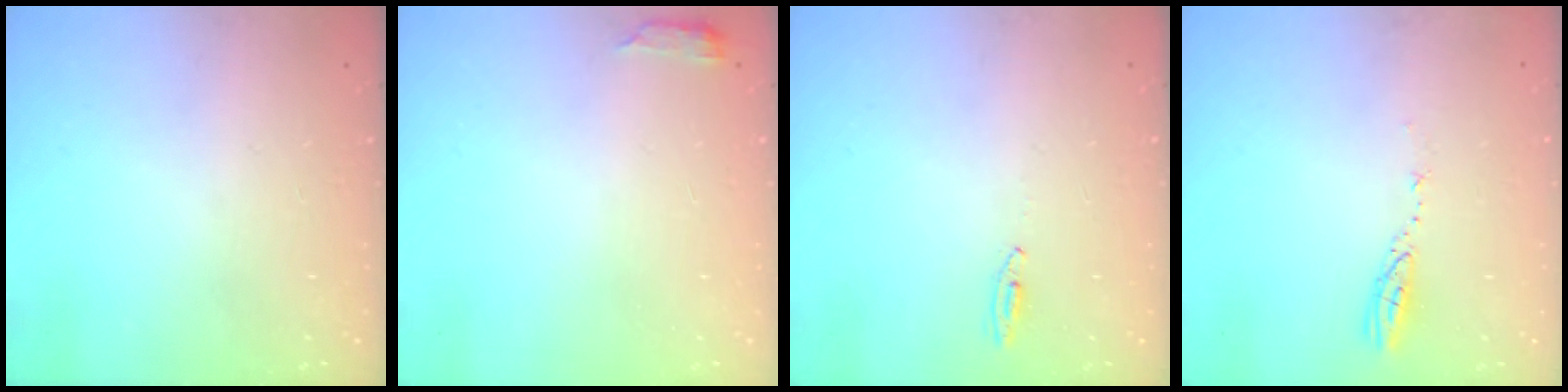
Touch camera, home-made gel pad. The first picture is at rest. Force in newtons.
{"total": 2.6, "press": 2.6, "slide": 0.5}
{"total": 2.7, "press": 2.5, "slide": 1.0}
{"total": 3.7, "press": 3.6, "slide": 0.3}